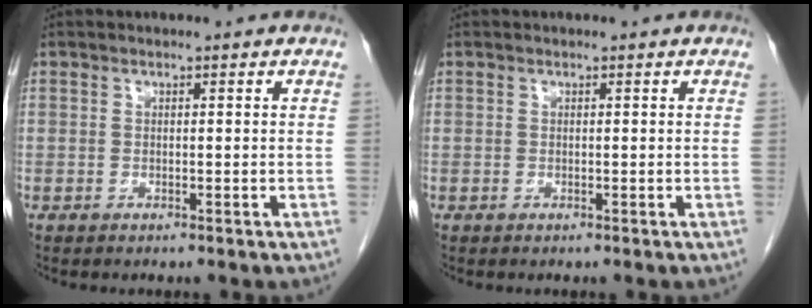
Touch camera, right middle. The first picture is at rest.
{"total": 0.0}